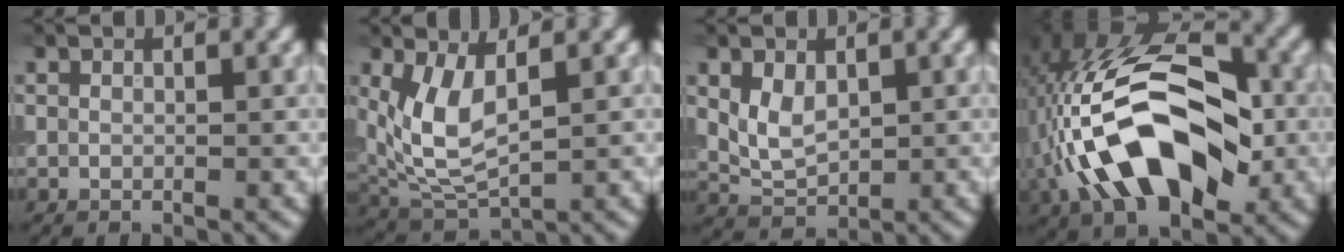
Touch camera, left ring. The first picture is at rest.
{"total": 5.4, "force": [1.3, 2.6, 4.6], "torque": [-0.112, -0.010, 0.035]}
{"total": 3.2, "force": [0.8, 2.1, 2.2], "torque": [-0.048, -0.001, 0.020]}
{"total": 13.4, "force": [-2.8, 7.3, 10.9], "torque": [-0.201, 0.015, -0.063]}